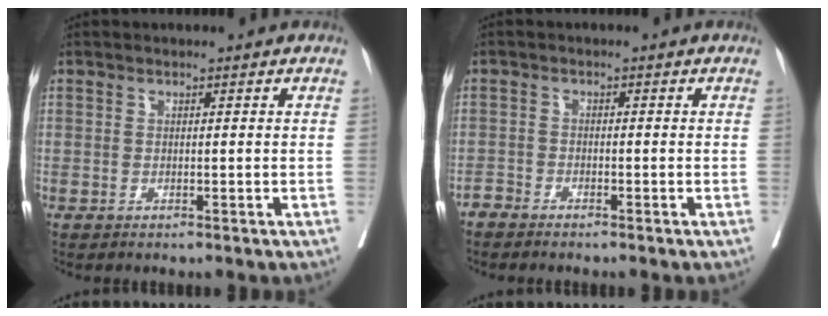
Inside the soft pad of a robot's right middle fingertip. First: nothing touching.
{"total": 1.5, "force": [-1.5, 0.1, 0.1], "torque": [0.002, 0.000, -0.032]}